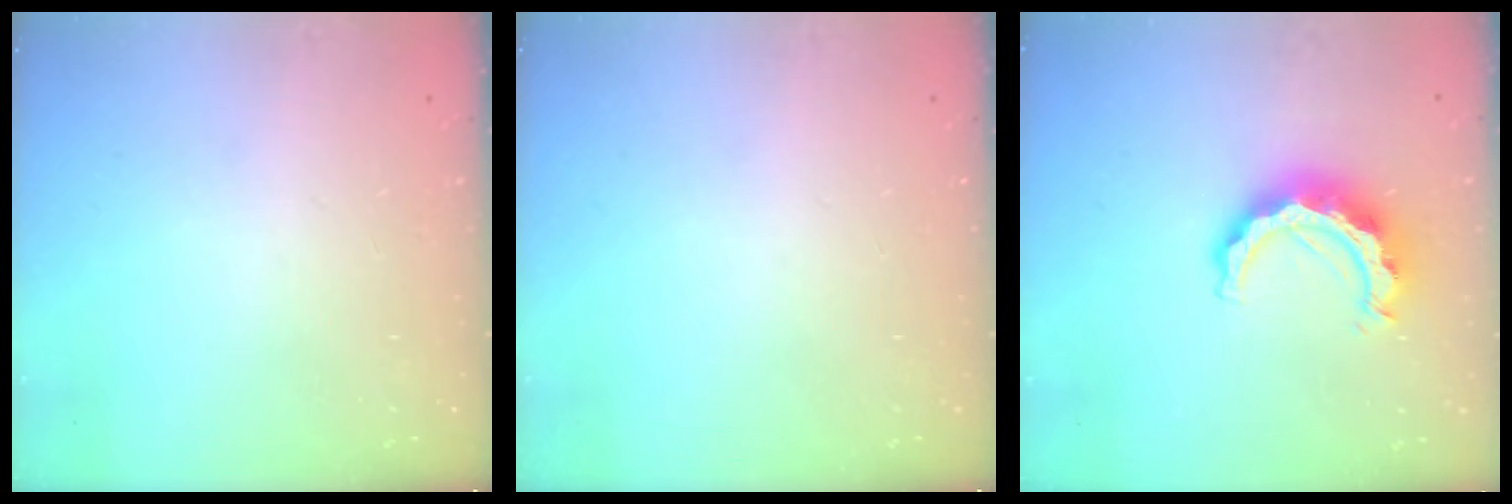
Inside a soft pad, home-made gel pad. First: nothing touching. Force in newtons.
{"total": 0.0}
{"total": 11.2, "press": 11.1, "slide": 1.1}